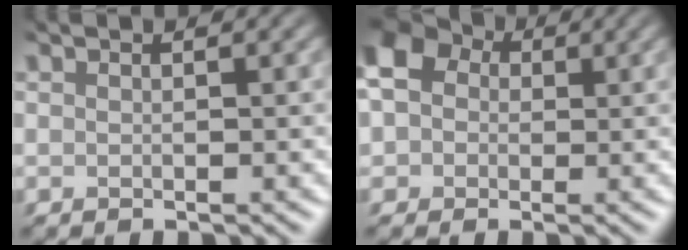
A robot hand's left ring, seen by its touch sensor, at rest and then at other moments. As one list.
[{"total": 7.3, "force": [2.0, 6.0, 3.7], "torque": [-0.092, 0.025, 0.021]}]